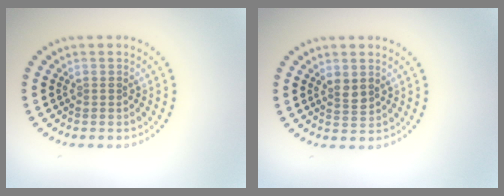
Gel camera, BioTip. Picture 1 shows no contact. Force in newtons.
{"total": 1.4, "press": 1.4, "slide": 0.5}